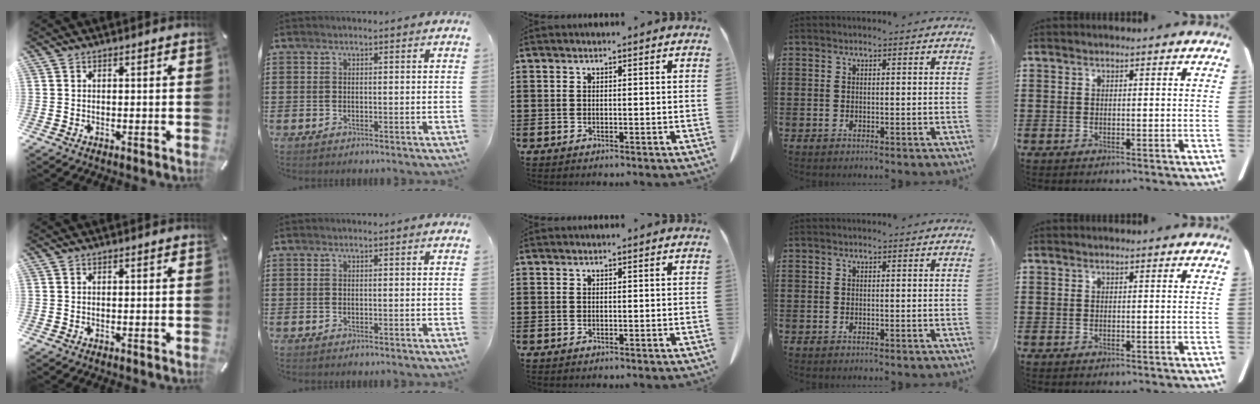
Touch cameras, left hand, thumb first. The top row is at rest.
{}